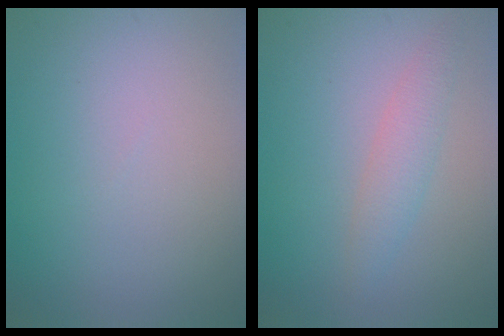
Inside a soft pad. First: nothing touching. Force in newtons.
{"total": 2.1, "press": 2.1, "slide": 0.1}